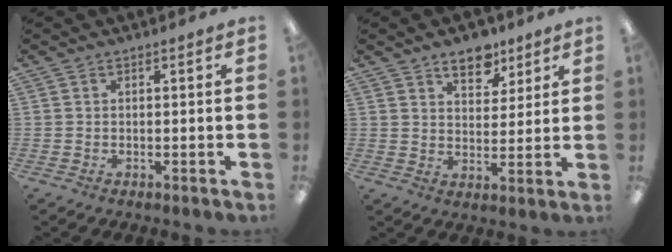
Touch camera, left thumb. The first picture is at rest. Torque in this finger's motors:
{"motor_torque": [0.98, 0.73, 0.72, -0.77, 0.00]}